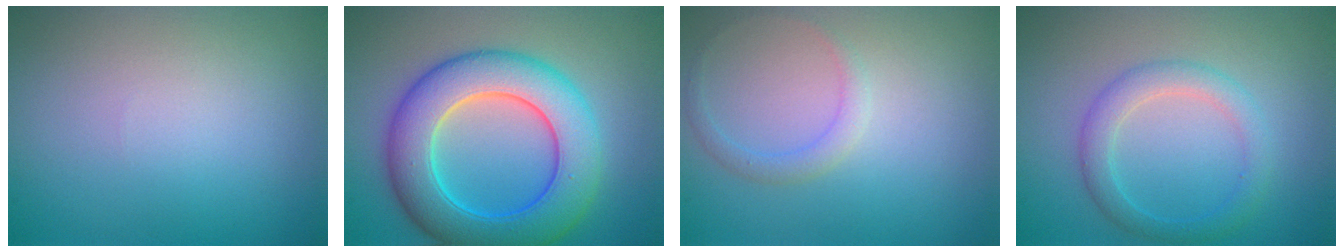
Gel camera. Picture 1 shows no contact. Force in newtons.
{"total": 9.4, "press": 9.4, "slide": 0.1}
{"total": 1.4, "press": 1.4, "slide": 0.1}
{"total": 2.8, "press": 2.8, "slide": 0.0}